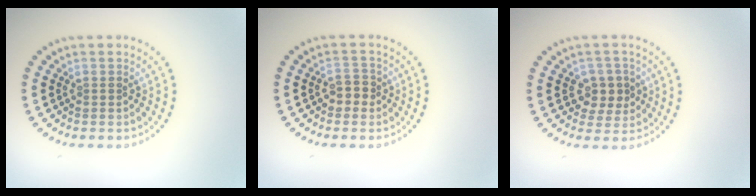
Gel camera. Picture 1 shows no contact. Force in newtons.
{"total": 1.8, "press": 1.7, "slide": 0.5}
{"total": 2.9, "press": 2.8, "slide": 0.8}